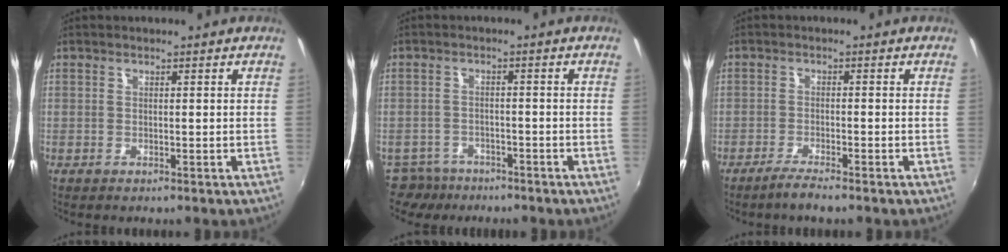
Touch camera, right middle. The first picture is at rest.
{"total": 5.9, "force": [-4.9, 3.3, 0.8], "torque": [-0.032, 0.000, -0.082]}
{"total": 3.1, "force": [-2.6, 0.1, 1.7], "torque": [-0.050, -0.003, -0.052]}